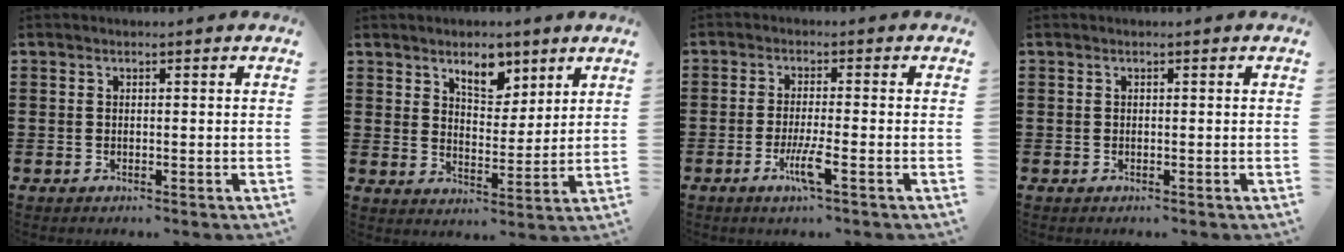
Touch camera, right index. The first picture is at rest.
{"total": 6.3, "force": [4.5, 3.2, 3.0], "torque": [-0.050, -0.005, 0.079]}
{"total": 4.7, "force": [-2.2, 0.1, 4.1], "torque": [-0.082, -0.016, -0.040]}
{"total": 0.0}